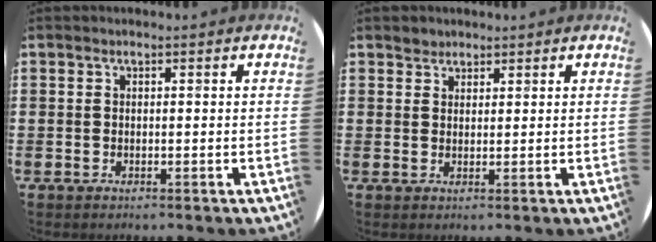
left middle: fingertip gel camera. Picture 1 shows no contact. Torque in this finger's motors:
{"motor_torque": [0.09, -0.07, -0.01, 0.00]}